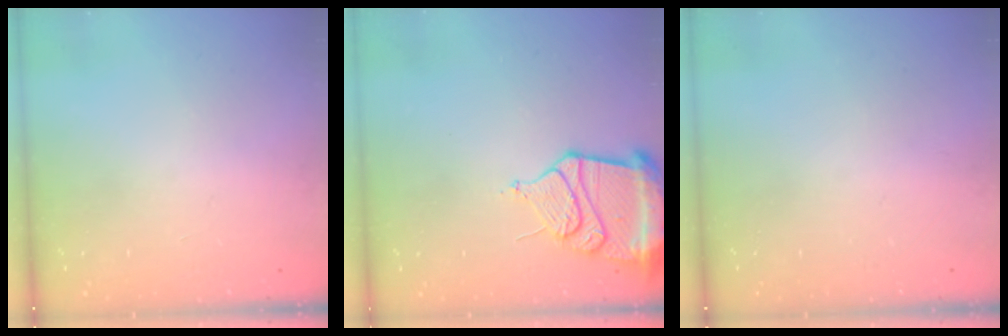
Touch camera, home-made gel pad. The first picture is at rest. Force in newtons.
{"total": 15.7, "press": 15.6, "slide": 1.5}
{"total": 0.0}